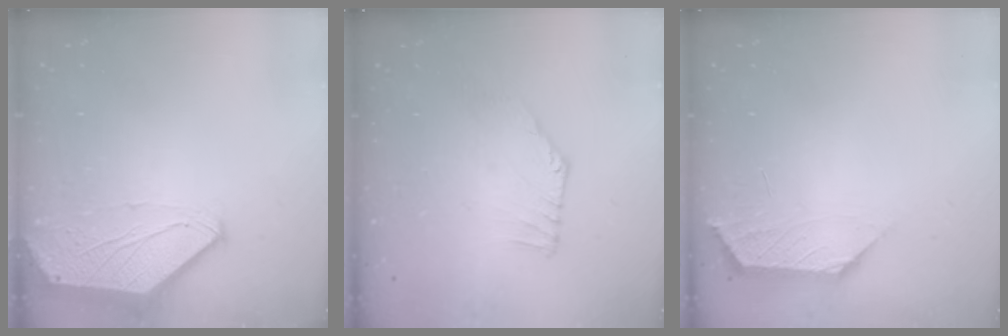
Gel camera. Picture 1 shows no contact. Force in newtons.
{"total": 2.5, "press": 2.5, "slide": 0.1}
{"total": 1.7, "press": 1.6, "slide": 0.5}